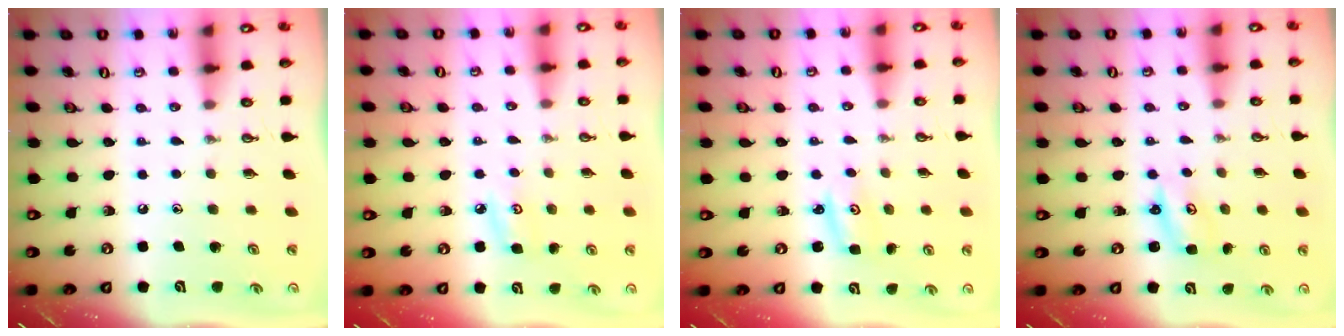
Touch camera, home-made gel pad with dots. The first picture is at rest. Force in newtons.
{"total": 5.0, "press": 5.0, "slide": 0.5}
{"total": 3.1, "press": 3.0, "slide": 0.3}
{"total": 2.6, "press": 2.6, "slide": 0.2}